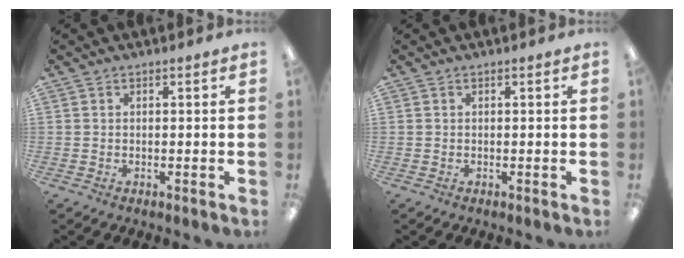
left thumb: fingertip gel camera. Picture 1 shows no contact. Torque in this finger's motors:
{"motor_torque": [0.00, 0.00, 0.18, -0.14, 0.00]}